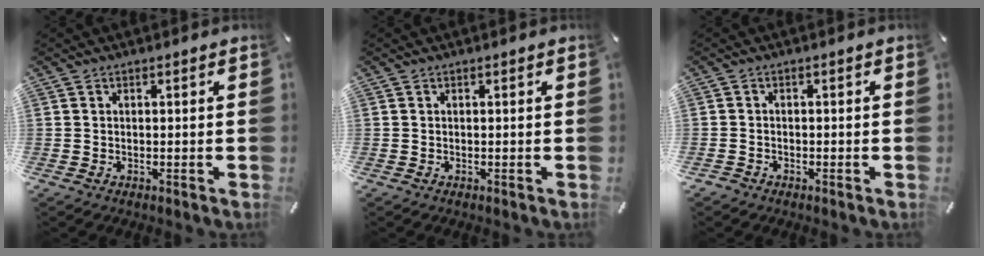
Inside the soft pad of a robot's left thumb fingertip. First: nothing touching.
{"total": 0.0}
{"total": 1.5, "force": [-1.0, 1.0, 0.3], "torque": [-0.008, 0.005, -0.022]}